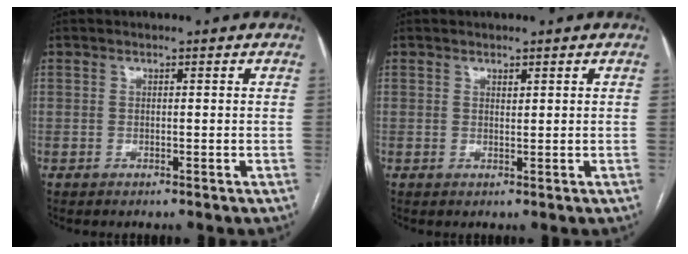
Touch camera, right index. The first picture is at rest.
{"total": 0.6, "force": [0.5, 0.2, 0.3], "torque": [-0.008, -0.004, 0.010]}